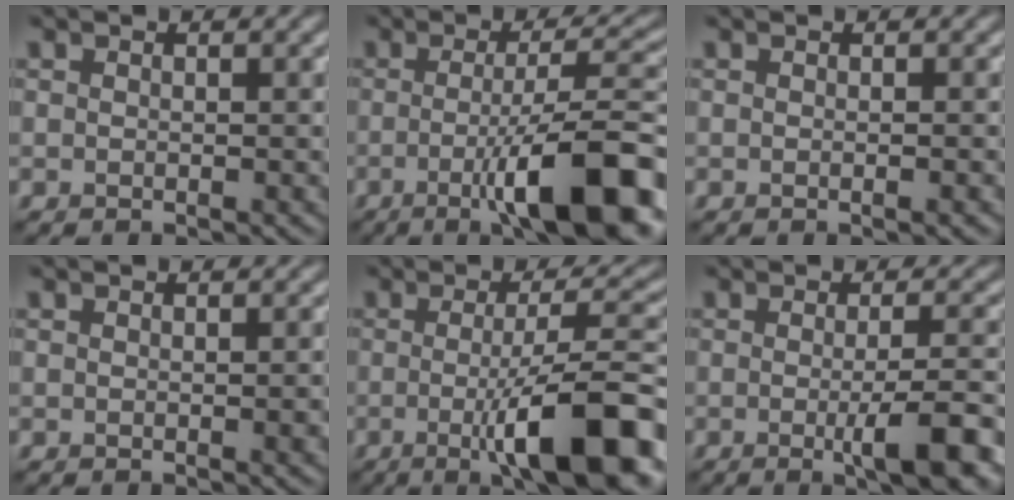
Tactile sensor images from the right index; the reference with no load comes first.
{"total": 11.6, "force": [-3.7, 2.5, 10.7], "torque": [-0.143, 0.005, -0.062]}
{"total": 0.9, "force": [-0.2, 0.2, 0.9], "torque": [-0.007, -0.001, -0.004]}
{"total": 0.8, "force": [-0.1, 0.1, 0.8], "torque": [-0.011, 0.000, 0.000]}
{"total": 11.2, "force": [-2.7, 2.5, 10.6], "torque": [-0.137, -0.001, -0.046]}
{"total": 6.1, "force": [-1.5, 1.3, 5.8], "torque": [-0.084, -0.002, -0.022]}